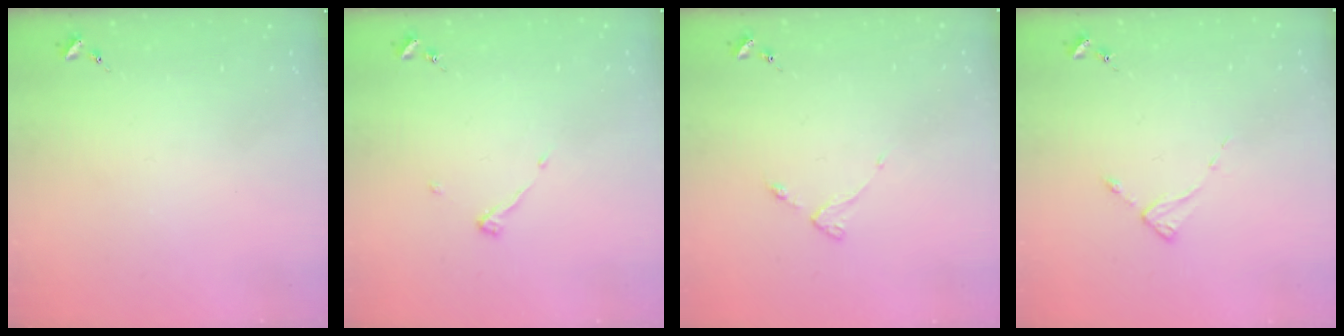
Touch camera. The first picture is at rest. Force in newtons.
{"total": 3.8, "press": 3.8, "slide": 0.6}
{"total": 3.4, "press": 3.3, "slide": 0.5}
{"total": 2.5, "press": 2.5, "slide": 0.3}